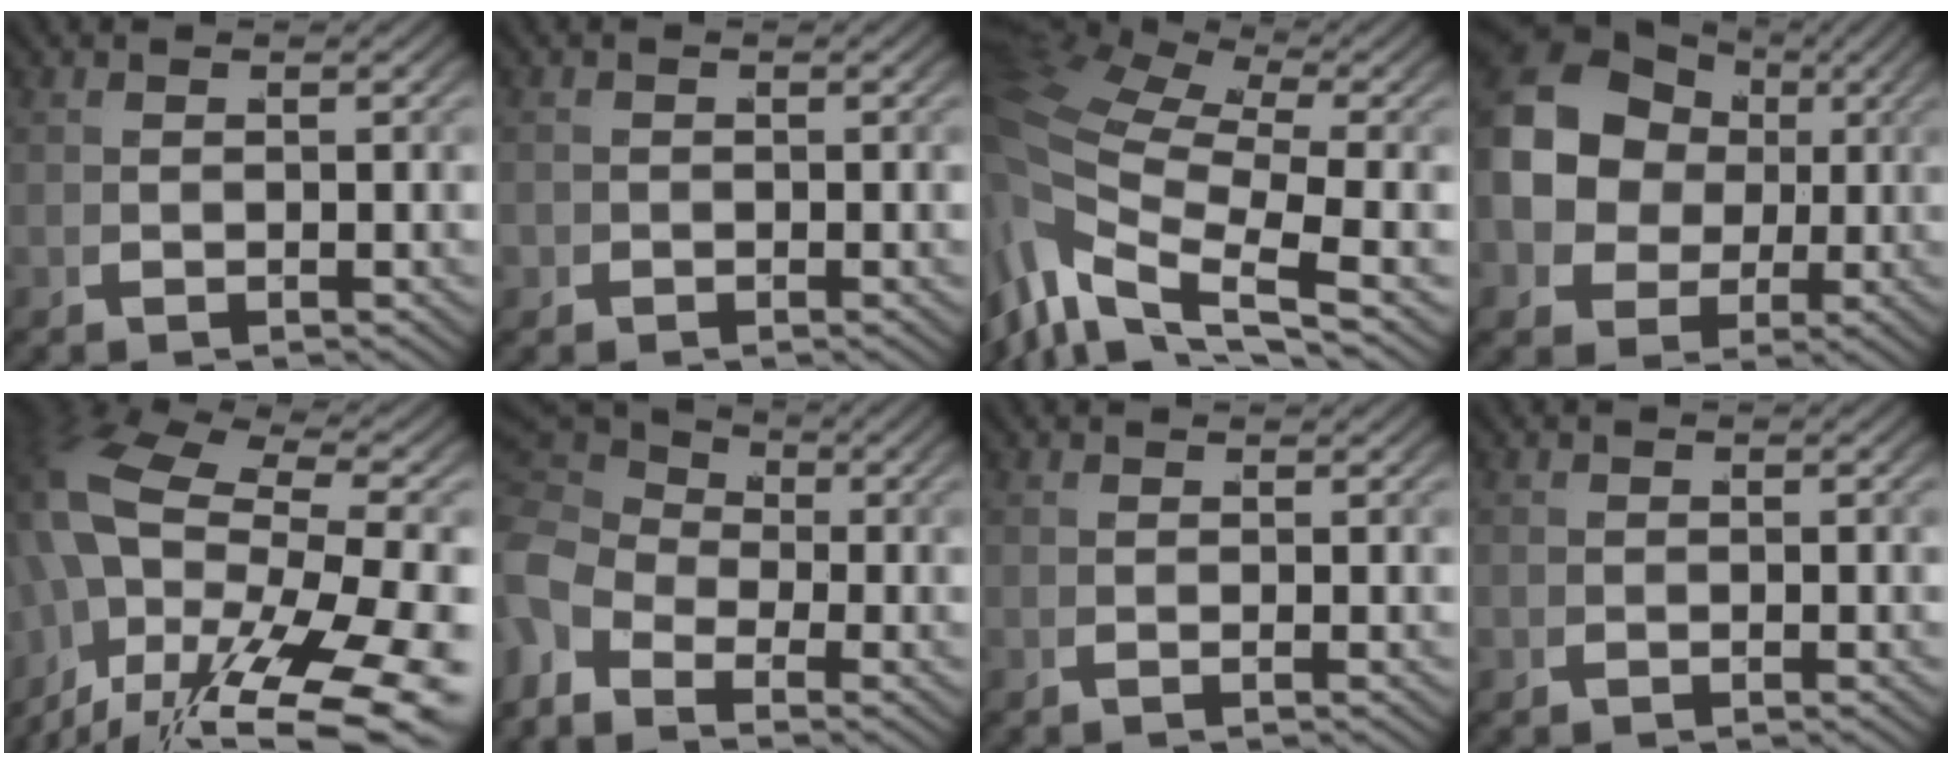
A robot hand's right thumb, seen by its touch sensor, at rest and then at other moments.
{"total": 1.6, "force": [-0.5, 1.4, 0.4], "torque": [-0.008, -0.003, -0.011]}
{"total": 9.7, "force": [1.1, 5.9, 7.7], "torque": [-0.174, -0.004, 0.014]}
{"total": 12.4, "force": [0.7, 10.3, 7.0], "torque": [-0.173, -0.045, 0.016]}
{"total": 13.2, "force": [-4.3, 7.4, 10.1], "torque": [-0.206, -0.052, -0.041]}
{"total": 4.9, "force": [1.5, 3.2, 3.5], "torque": [-0.039, 0.022, 0.004]}
{"total": 0.9, "force": [0.3, -0.8, -0.2], "torque": [0.008, 0.007, 0.001]}
{"total": 0.5, "force": [-0.2, 0.5, 0.0], "torque": [-0.002, 0.000, -0.007]}